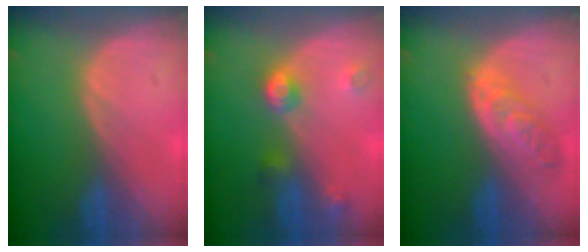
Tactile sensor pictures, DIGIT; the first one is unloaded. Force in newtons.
{"total": 4.5, "press": 4.0, "slide": 2.0}
{"total": 5.6, "press": 5.1, "slide": 2.2}